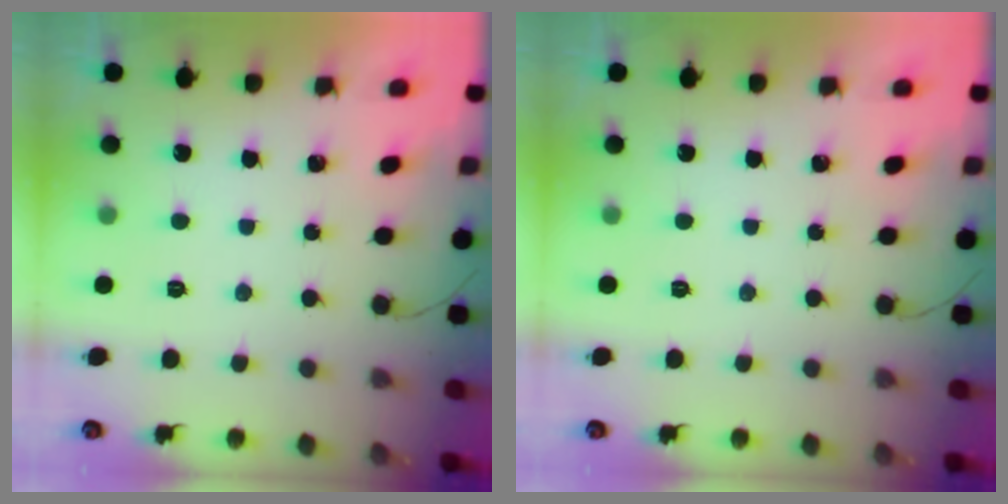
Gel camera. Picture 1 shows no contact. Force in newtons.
{"total": 0.0}